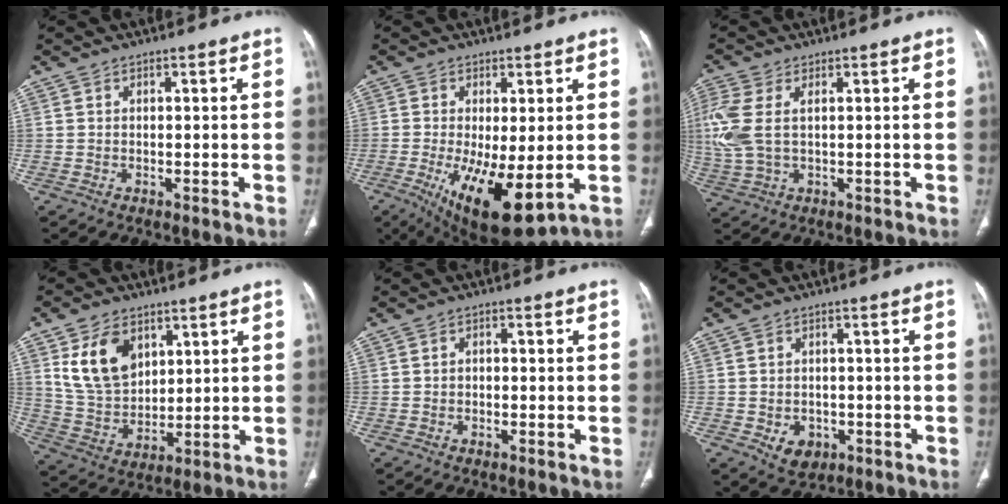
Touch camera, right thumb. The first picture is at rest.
{"total": 14.1, "force": [-3.1, 5.2, 12.7], "torque": [-0.221, -0.029, -0.032]}
{"total": 8.9, "force": [1.5, 4.8, 7.3], "torque": [-0.210, 0.009, 0.037]}
{"total": 12.4, "force": [5.4, 8.2, 7.5], "torque": [-0.114, -0.023, 0.119]}
{"total": 1.3, "force": [-0.3, 1.0, 0.7], "torque": [-0.007, 0.007, -0.007]}
{"total": 4.9, "force": [-1.7, 3.8, 2.6], "torque": [-0.029, 0.007, -0.012]}